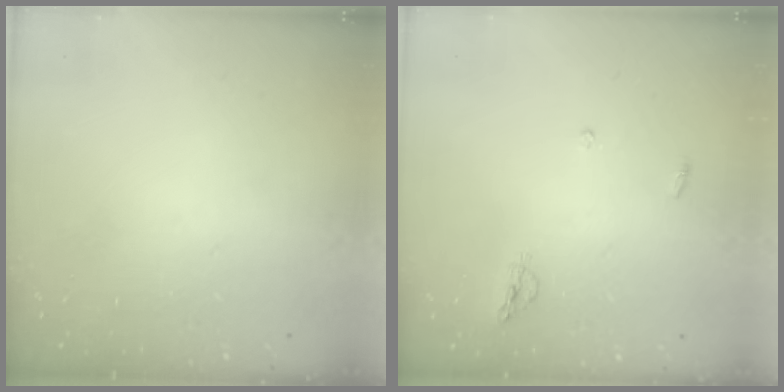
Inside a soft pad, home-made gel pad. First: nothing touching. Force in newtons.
{"total": 5.0, "press": 4.9, "slide": 0.2}